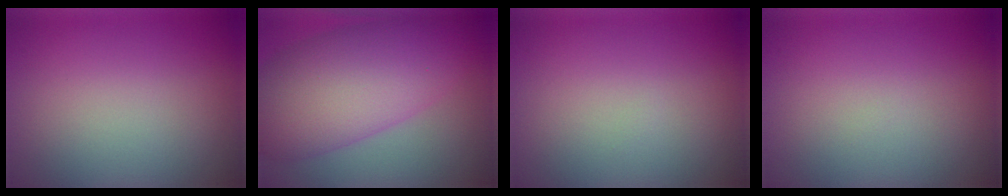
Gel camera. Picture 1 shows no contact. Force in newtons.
{"total": 10.0, "press": 10.0, "slide": 0.2}
{"total": 0.0}
{"total": 0.0}